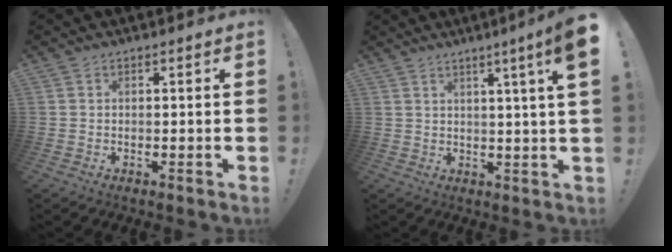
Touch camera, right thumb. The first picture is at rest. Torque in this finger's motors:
{"motor_torque": [-0.43, 2.60, 1.32, 1.45, 0.00]}